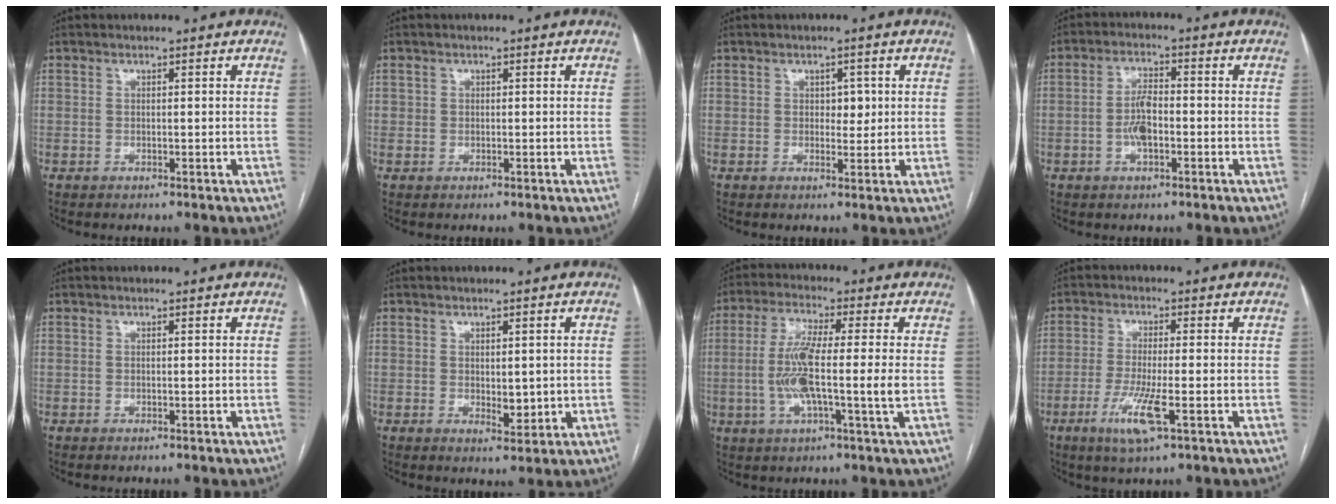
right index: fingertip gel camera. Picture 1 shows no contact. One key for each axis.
{"total": 0.7, "fx": 0.2, "fy": 0.7, "fz": 0.1, "tx": 0.006, "ty": 0.002, "tz": 0.001}
{"total": 2.1, "fx": 0.4, "fy": 1.3, "fz": 1.6, "tx": -0.016, "ty": 0.001, "tz": 0.006}
{"total": 4.7, "fx": -1.1, "fy": 1.8, "fz": 4.3, "tx": -0.089, "ty": 0.008, "tz": -0.022}
{"total": 0.0}
{"total": 3.2, "fx": 0.0, "fy": 1.6, "fz": 2.8, "tx": -0.038, "ty": -0.008, "tz": 0.008}
{"total": 10.1, "fx": -0.9, "fy": 0.1, "fz": 10.0, "tx": -0.201, "ty": -0.001, "tz": -0.026}
{"total": 6.8, "fx": -2.8, "fy": 0.4, "fz": 6.2, "tx": -0.125, "ty": -0.016, "tz": -0.051}